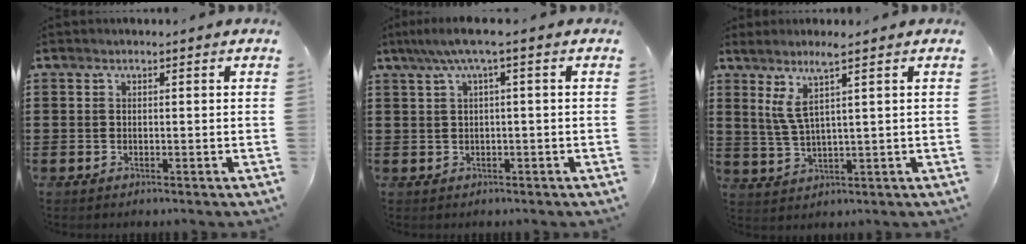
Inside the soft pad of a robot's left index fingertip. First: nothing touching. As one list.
[{"total": 3.4, "force": [0.4, 0.1, 3.4], "torque": [-0.065, 0.002, 0.003]}, {"total": 5.0, "force": [2.4, -0.3, 4.3], "torque": [-0.108, -0.010, 0.035]}]